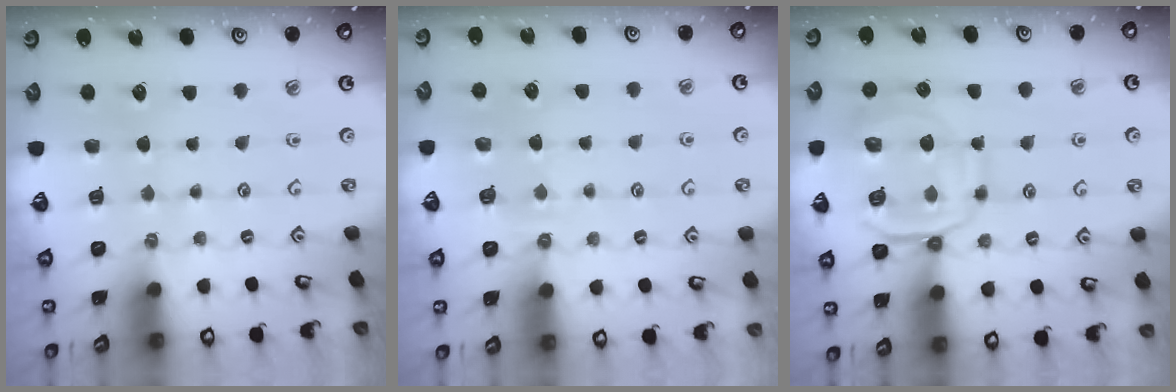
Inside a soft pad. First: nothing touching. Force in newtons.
{"total": 3.0, "press": 2.5, "slide": 1.6}
{"total": 12.0, "press": 11.9, "slide": 1.2}